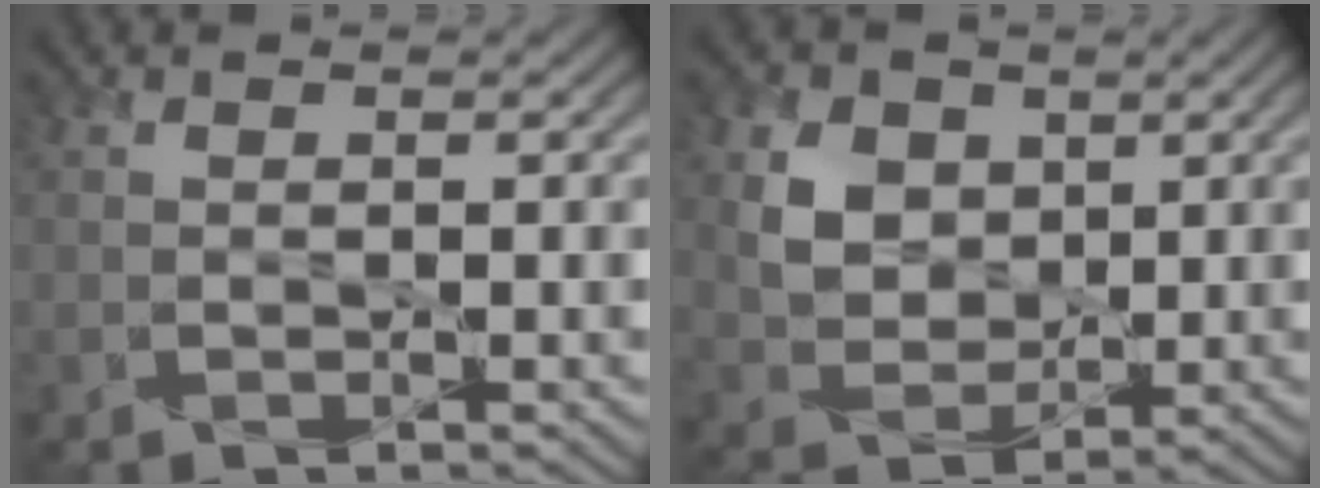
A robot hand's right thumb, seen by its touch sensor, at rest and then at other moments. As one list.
[{"total": 5.6, "force": [2.0, 4.6, 2.6], "torque": [-0.071, -0.007, 0.032]}]